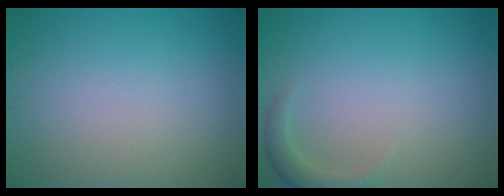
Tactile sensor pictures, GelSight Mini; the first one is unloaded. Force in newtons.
{"total": 1.8, "press": 1.8, "slide": 0.3}